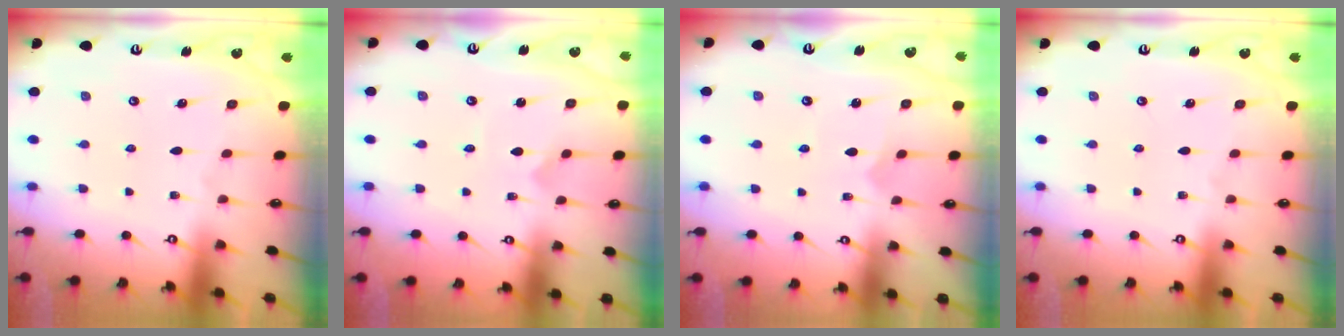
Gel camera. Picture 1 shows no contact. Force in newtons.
{"total": 1.2, "press": 1.2, "slide": 0.1}
{"total": 2.6, "press": 2.6, "slide": 0.2}
{"total": 0.0}